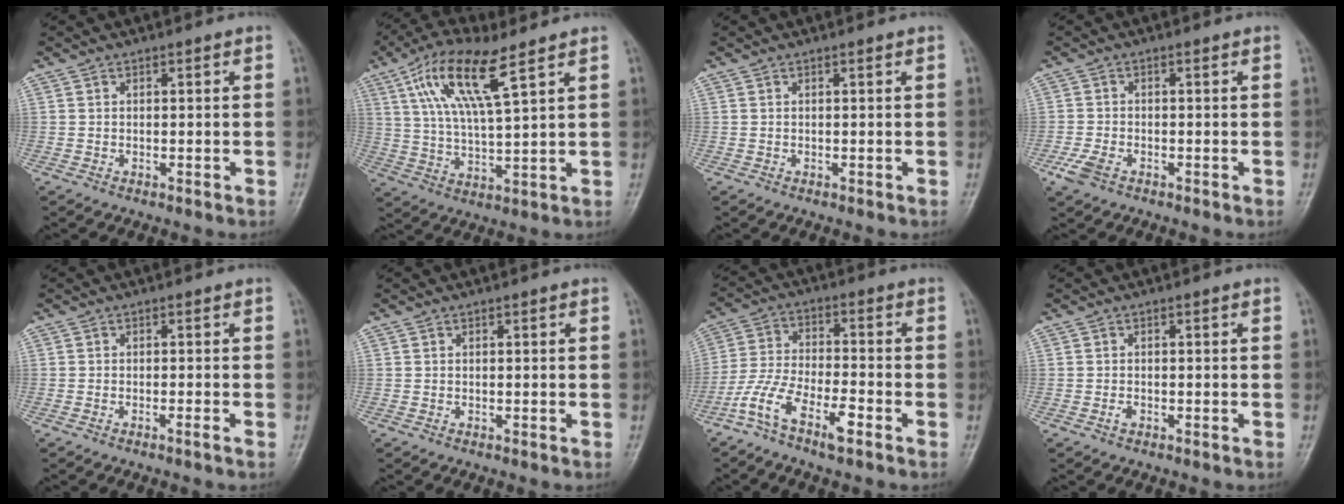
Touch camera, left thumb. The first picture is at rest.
{"total": 12.7, "force": [6.2, 3.1, 10.6], "torque": [-0.211, -0.012, 0.121]}
{"total": 0.0}
{"total": 3.4, "force": [-2.0, 1.9, 2.1], "torque": [-0.052, 0.001, -0.039]}
{"total": 0.9, "force": [-0.7, -0.2, 0.5], "torque": [-0.009, 0.003, -0.013]}
{"total": 0.0}
{"total": 9.0, "force": [-5.7, 2.5, 6.5], "torque": [-0.144, 0.033, -0.118]}
{"total": 0.9, "force": [-0.6, 0.5, 0.4], "torque": [-0.007, 0.003, -0.013]}